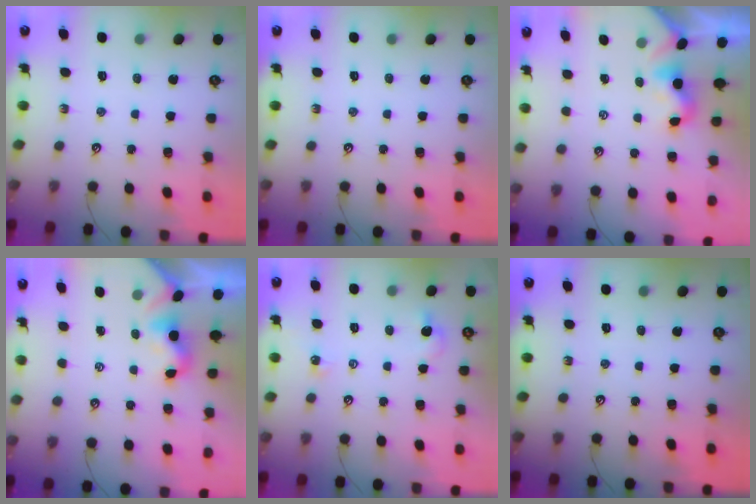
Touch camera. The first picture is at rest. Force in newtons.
{"total": 0.0}
{"total": 1.8, "press": 1.8, "slide": 0.5}
{"total": 2.0, "press": 2.0, "slide": 0.6}
{"total": 4.1, "press": 4.1, "slide": 0.5}
{"total": 0.0}